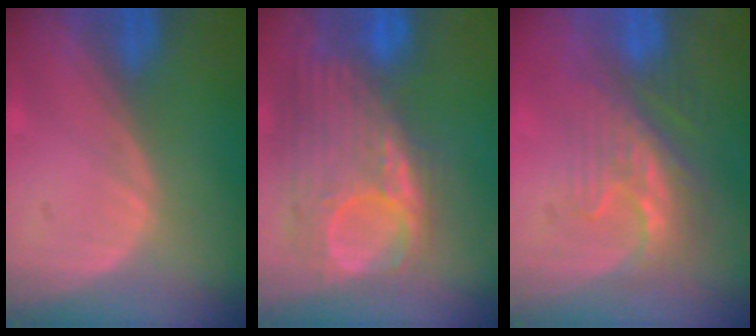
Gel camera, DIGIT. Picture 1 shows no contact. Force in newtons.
{"total": 12.0, "press": 10.4, "slide": 5.9}
{"total": 8.7, "press": 7.4, "slide": 4.6}